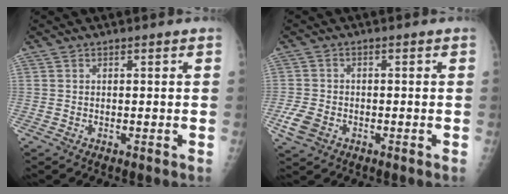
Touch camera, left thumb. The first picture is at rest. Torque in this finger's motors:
{"motor_torque": [0.47, 0.96, 0.13, -0.12, 0.24]}